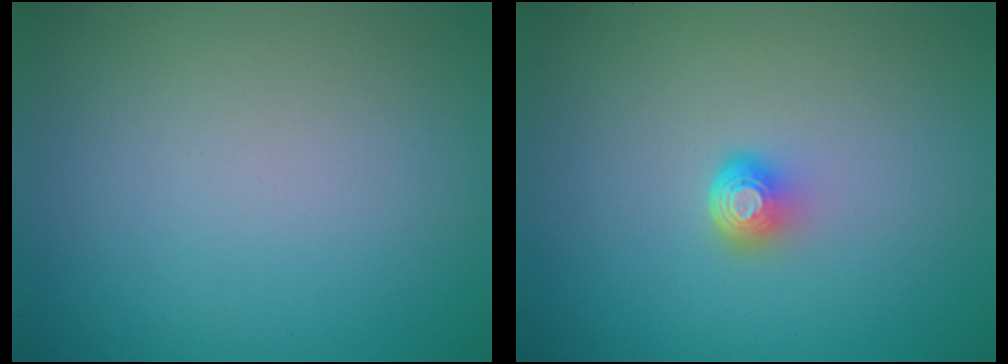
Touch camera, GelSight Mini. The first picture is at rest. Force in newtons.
{"total": 2.0, "press": 1.3, "slide": 1.6}